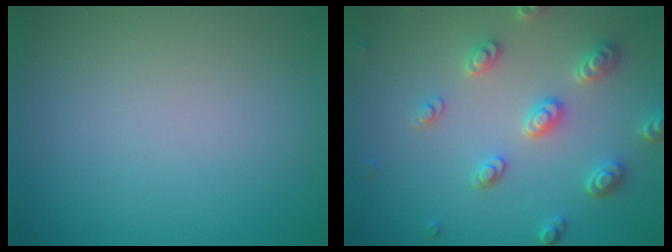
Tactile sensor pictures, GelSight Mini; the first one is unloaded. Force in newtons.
{"total": 4.0, "press": 3.4, "slide": 2.1}